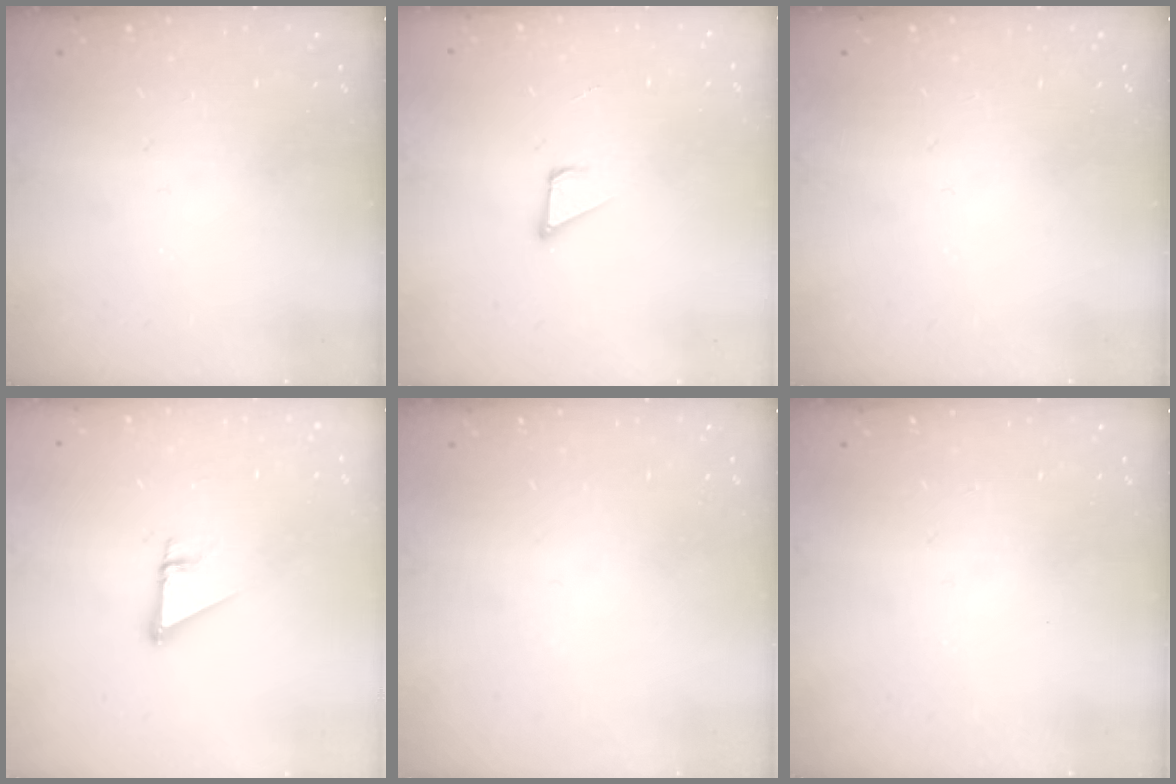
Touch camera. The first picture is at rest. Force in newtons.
{"total": 2.2, "press": 2.2, "slide": 0.2}
{"total": 0.0}
{"total": 2.7, "press": 2.7, "slide": 0.1}
{"total": 0.0}
{"total": 0.0}